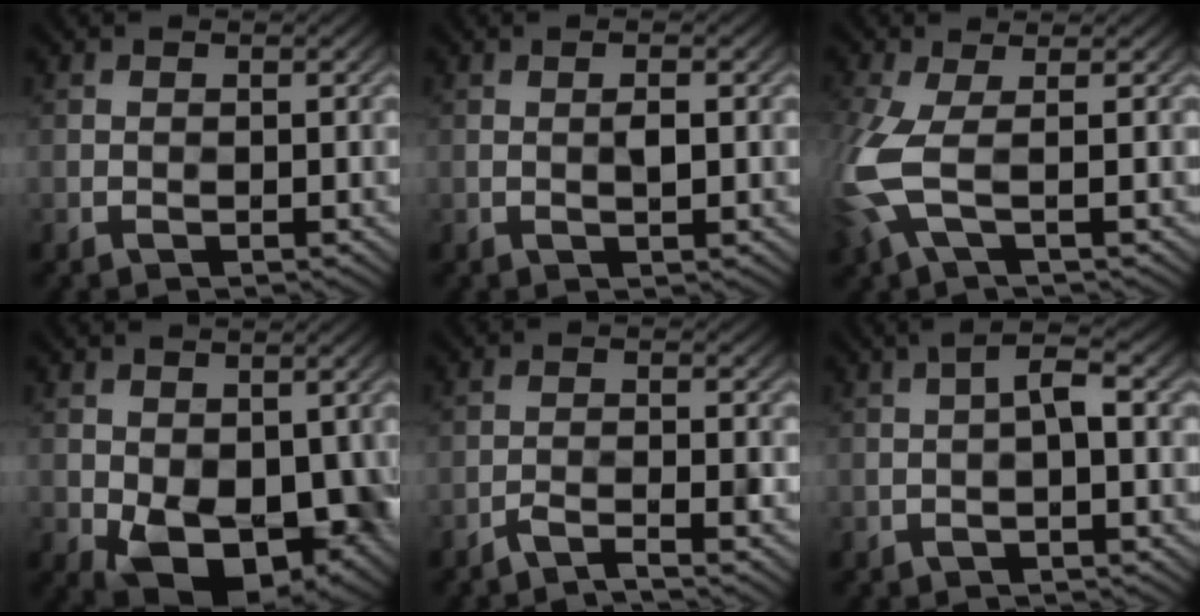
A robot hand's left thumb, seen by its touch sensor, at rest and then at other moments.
{"total": 1.5, "force": [1.0, -0.2, 1.1], "torque": [-0.020, 0.011, 0.011]}
{"total": 6.4, "force": [-0.2, 2.2, 6.0], "torque": [-0.153, -0.011, -0.010]}
{"total": 10.4, "force": [-1.8, 6.4, 8.0], "torque": [-0.130, -0.042, -0.005]}
{"total": 2.8, "force": [-1.9, 0.3, 2.0], "torque": [-0.029, 0.011, -0.038]}
{"total": 3.0, "force": [0.2, 0.3, 3.0], "torque": [-0.048, 0.012, -0.007]}